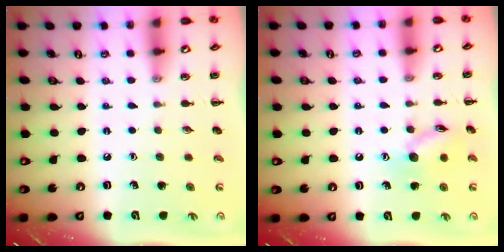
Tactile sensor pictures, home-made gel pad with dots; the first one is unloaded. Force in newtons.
{"total": 9.8, "press": 9.8, "slide": 0.5}